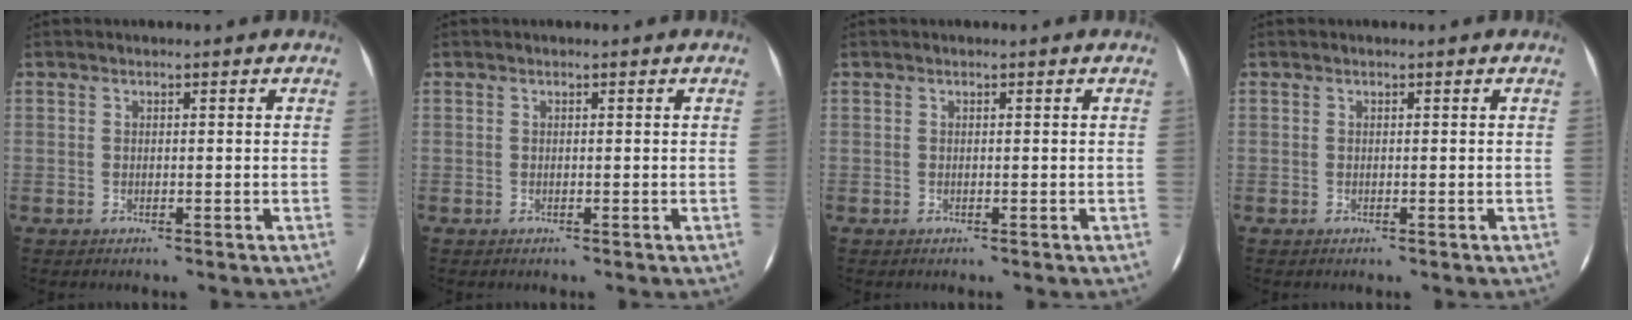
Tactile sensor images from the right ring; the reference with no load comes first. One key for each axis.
{"total": 0.0}
{"total": 0.0}
{"total": 0.0}